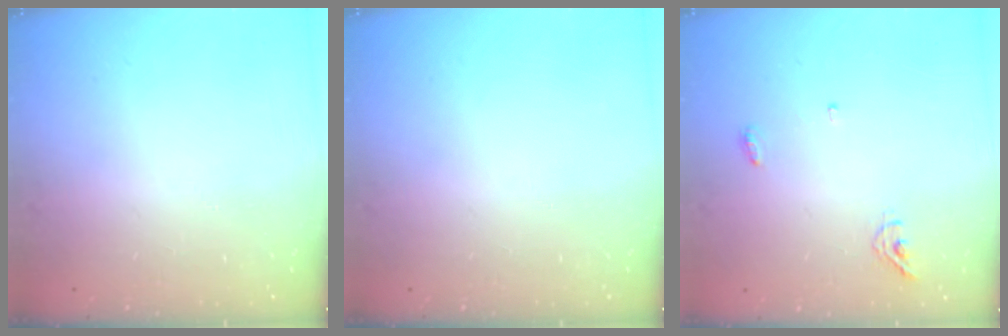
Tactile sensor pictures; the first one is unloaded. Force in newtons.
{"total": 0.0}
{"total": 4.9, "press": 4.8, "slide": 1.0}